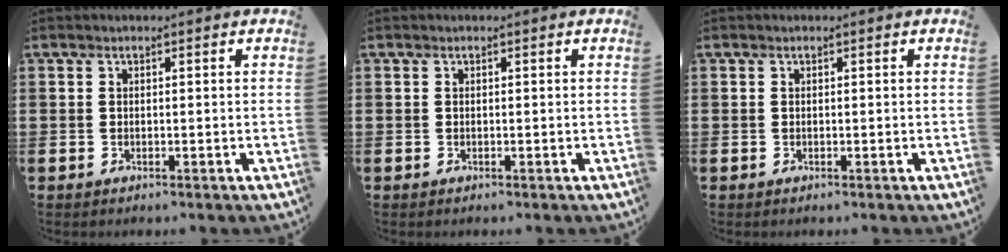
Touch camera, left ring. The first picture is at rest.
{"total": 0.0}
{"total": 0.0}